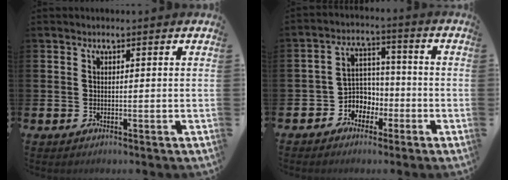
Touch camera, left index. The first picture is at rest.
{"total": 4.4, "force": [-2.0, 3.9, 0.5], "torque": [-0.030, 0.003, -0.043]}